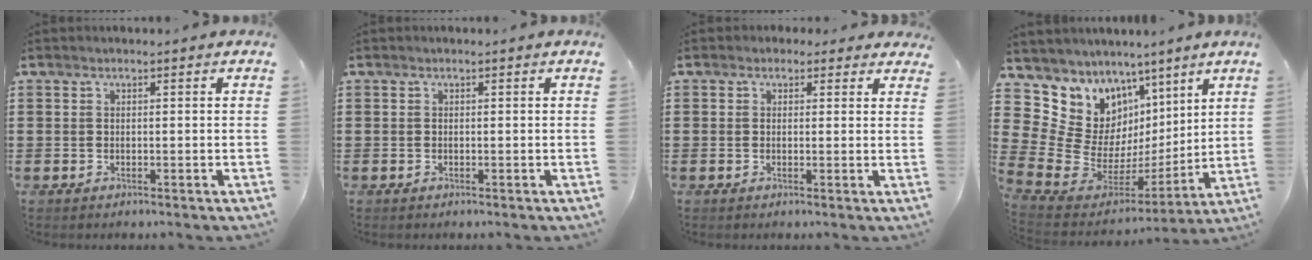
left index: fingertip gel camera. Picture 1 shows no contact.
{"total": 0.0}
{"total": 1.7, "force": [0.9, 1.5, 0.2], "torque": [-0.003, 0.006, 0.013]}
{"total": 11.0, "force": [6.4, 8.7, 2.1], "torque": [-0.091, -0.069, 0.126]}